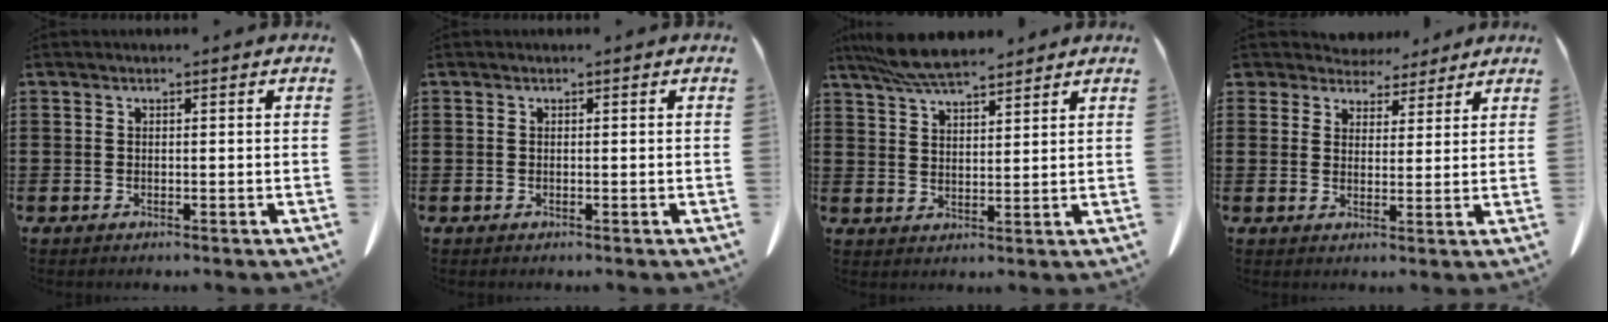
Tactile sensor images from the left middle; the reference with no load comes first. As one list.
[{"total": 0.0}, {"total": 7.1, "force": [6.1, 1.2, 3.3], "torque": [-0.080, -0.012, 0.115]}, {"total": 4.8, "force": [4.3, 2.0, 0.3], "torque": [-0.027, -0.009, 0.079]}]